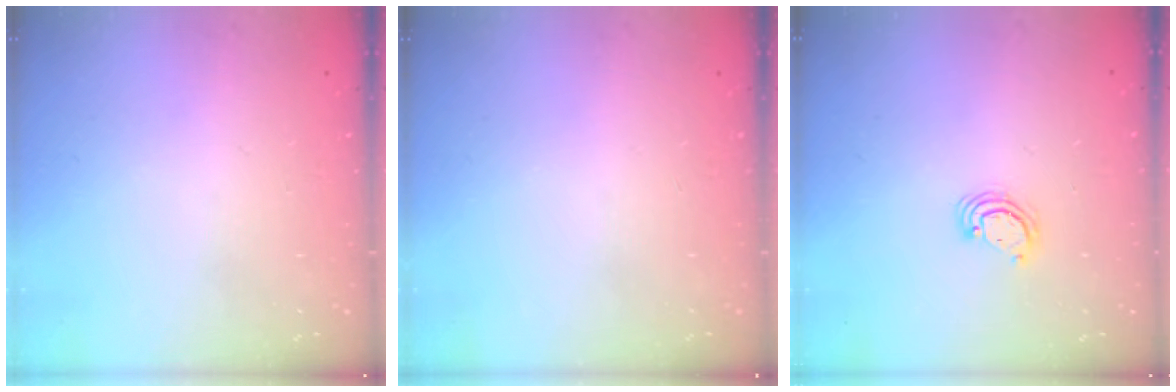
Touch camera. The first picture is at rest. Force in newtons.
{"total": 0.0}
{"total": 3.4, "press": 3.4, "slide": 0.4}